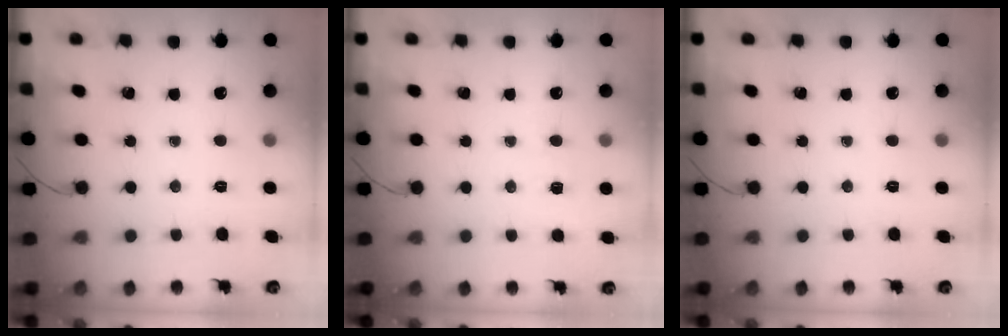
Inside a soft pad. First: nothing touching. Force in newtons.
{"total": 2.6, "press": 2.1, "slide": 1.6}
{"total": 0.0}